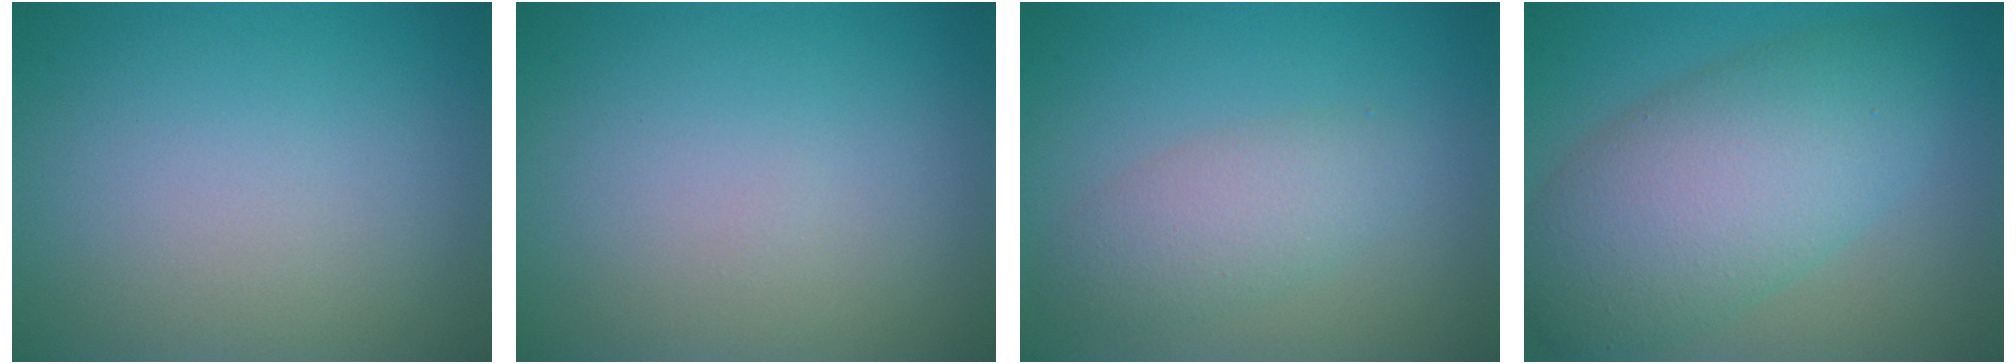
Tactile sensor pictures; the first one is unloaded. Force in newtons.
{"total": 0.0}
{"total": 3.0, "press": 3.0, "slide": 0.1}
{"total": 8.6, "press": 8.6, "slide": 0.1}